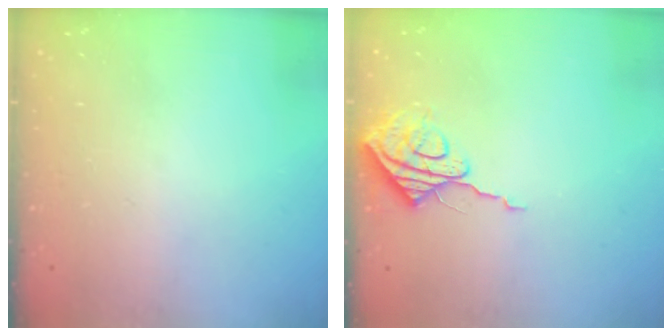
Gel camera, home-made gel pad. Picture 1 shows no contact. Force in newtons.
{"total": 7.9, "press": 7.9, "slide": 0.3}